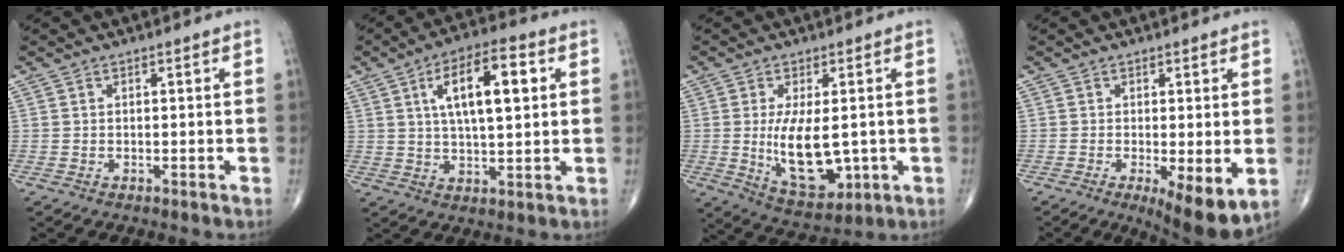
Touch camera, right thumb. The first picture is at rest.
{"total": 13.1, "force": [3.7, 4.9, 11.6], "torque": [-0.185, 0.004, 0.059]}
{"total": 12.0, "force": [-0.8, 5.7, 10.6], "torque": [-0.169, -0.021, 0.006]}
{"total": 8.2, "force": [-1.9, 2.5, 7.6], "torque": [-0.114, -0.024, -0.026]}